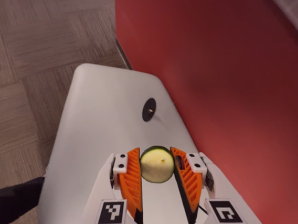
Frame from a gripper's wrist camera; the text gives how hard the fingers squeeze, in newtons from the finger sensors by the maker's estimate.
{"total": 10.3, "left": 10.8, "right": 9.8}